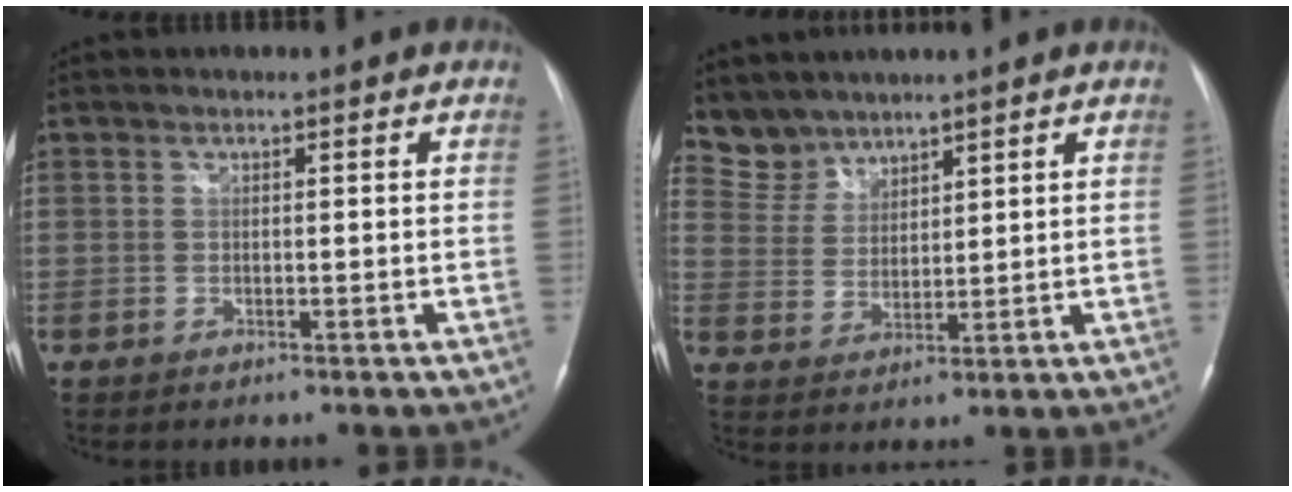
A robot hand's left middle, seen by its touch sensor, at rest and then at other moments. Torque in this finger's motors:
{"motor_torque": [0.04, -0.02, 0.02, -0.02]}